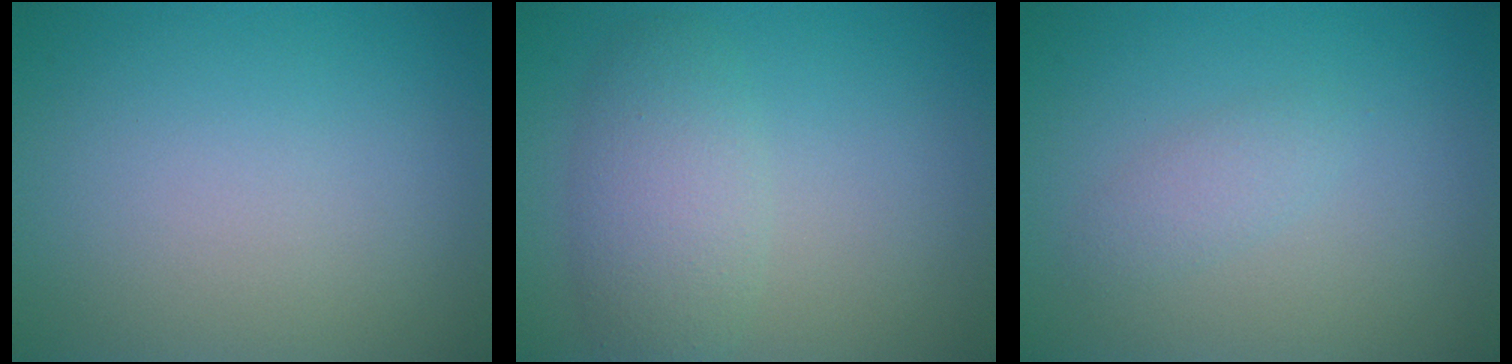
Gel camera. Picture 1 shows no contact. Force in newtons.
{"total": 3.8, "press": 3.8, "slide": 0.4}
{"total": 1.3, "press": 1.3, "slide": 0.1}